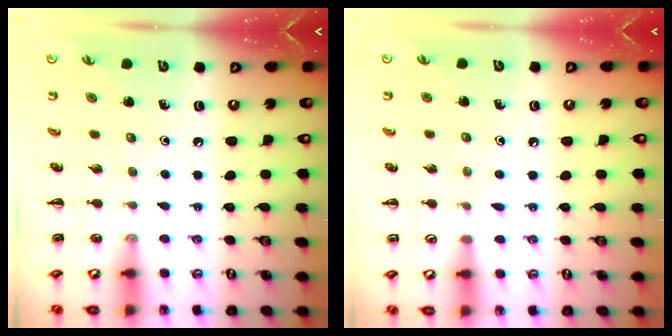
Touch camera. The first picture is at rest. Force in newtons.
{"total": 3.8, "press": 3.6, "slide": 1.4}